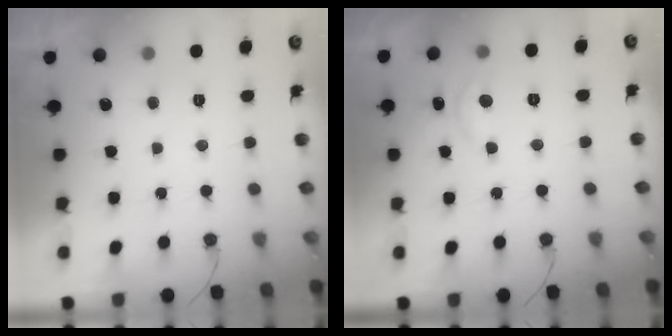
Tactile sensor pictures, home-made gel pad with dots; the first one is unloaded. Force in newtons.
{"total": 6.3, "press": 6.2, "slide": 0.9}